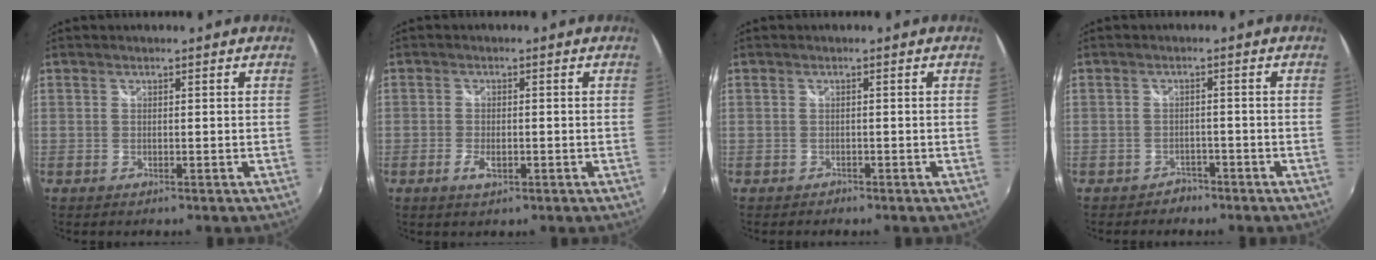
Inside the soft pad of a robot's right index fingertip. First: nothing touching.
{"total": 2.9, "force": [-1.3, 1.4, 2.2], "torque": [-0.046, -0.006, -0.022]}
{"total": 1.0, "force": [-0.9, 0.5, 0.1], "torque": [-0.006, -0.001, -0.013]}
{"total": 3.1, "force": [-2.4, 2.0, 0.2], "torque": [-0.009, 0.001, -0.038]}